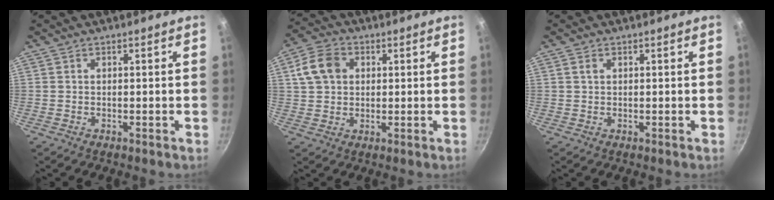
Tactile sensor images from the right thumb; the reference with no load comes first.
{"total": 8.3, "force": [2.1, 6.5, 4.8], "torque": [-0.075, 0.010, 0.028]}
{"total": 1.0, "force": [0.4, 0.7, 0.6], "torque": [-0.008, 0.000, 0.006]}